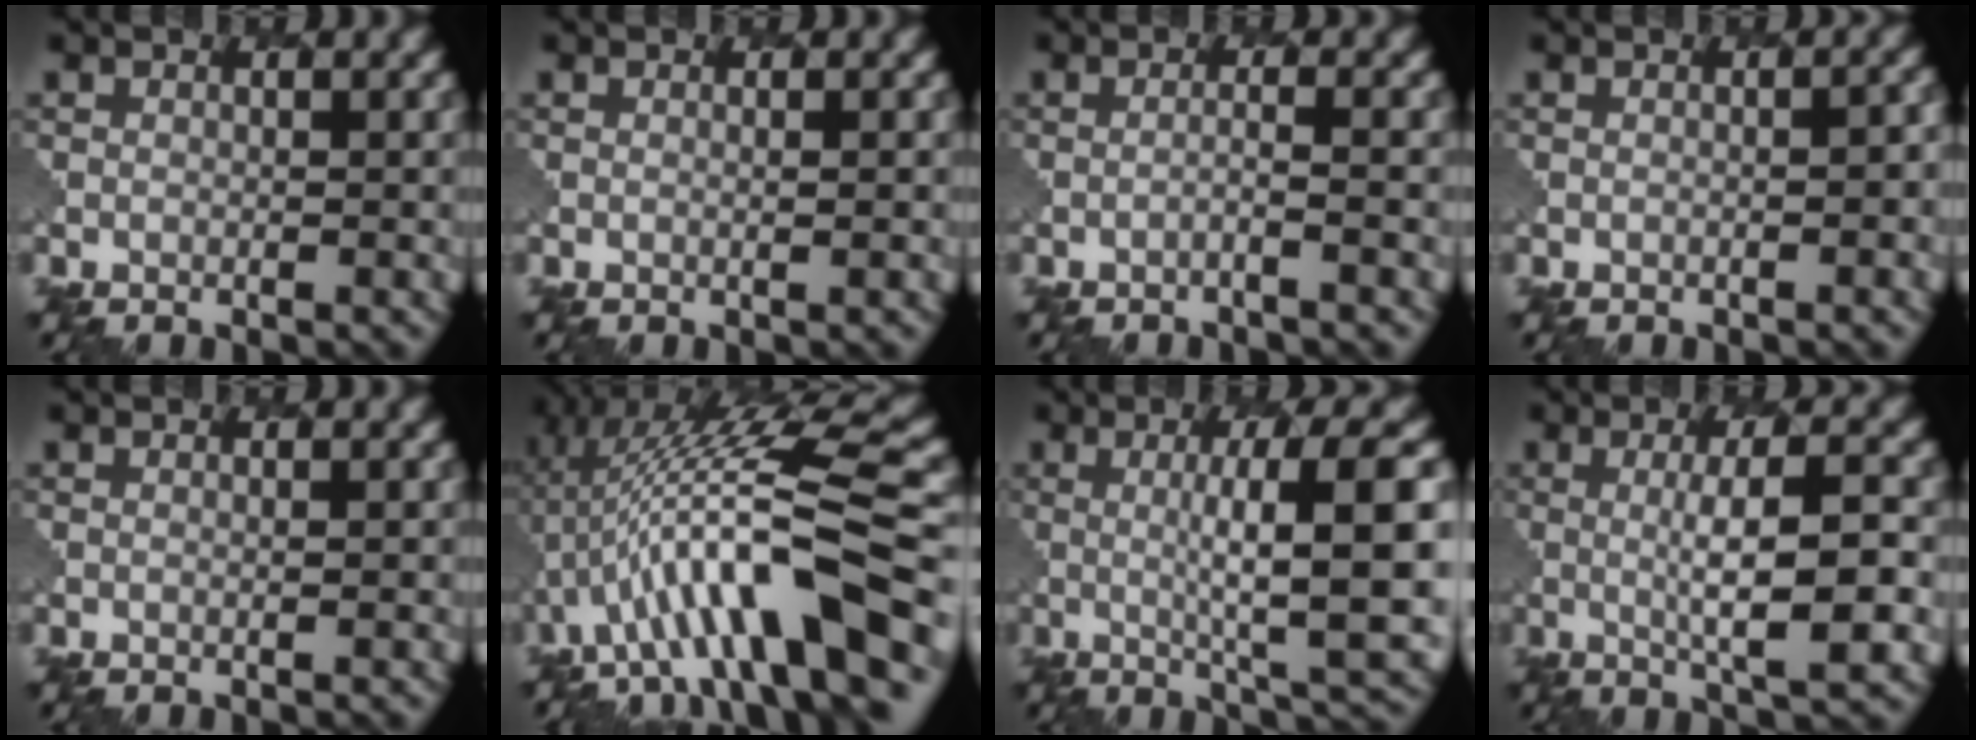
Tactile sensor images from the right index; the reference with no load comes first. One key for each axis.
{"total": 1.0, "fx": 0.6, "fy": 0.2, "fz": 0.7, "tx": -0.008, "ty": -0.001, "tz": -0.002}
{"total": 1.1, "fx": -0.2, "fy": 0.0, "fz": 1.0, "tx": -0.010, "ty": 0.006, "tz": -0.023}
{"total": 1.7, "fx": -0.4, "fy": 0.5, "fz": 1.6, "tx": -0.012, "ty": 0.013, "tz": -0.009}
{"total": 0.7, "fx": 0.5, "fy": 0.0, "fz": 0.5, "tx": -0.008, "ty": 0.001, "tz": -0.003}
{"total": 12.4, "fx": -1.7, "fy": 3.1, "fz": 11.9, "tx": -0.202, "ty": 0.030, "tz": -0.025}
{"total": 10.7, "fx": 0.9, "fy": 2.1, "fz": 10.4, "tx": -0.137, "ty": 0.000, "tz": 0.014}
{"total": 6.0, "fx": 0.5, "fy": 1.3, "fz": 5.9, "tx": -0.095, "ty": -0.002, "tz": 0.005}